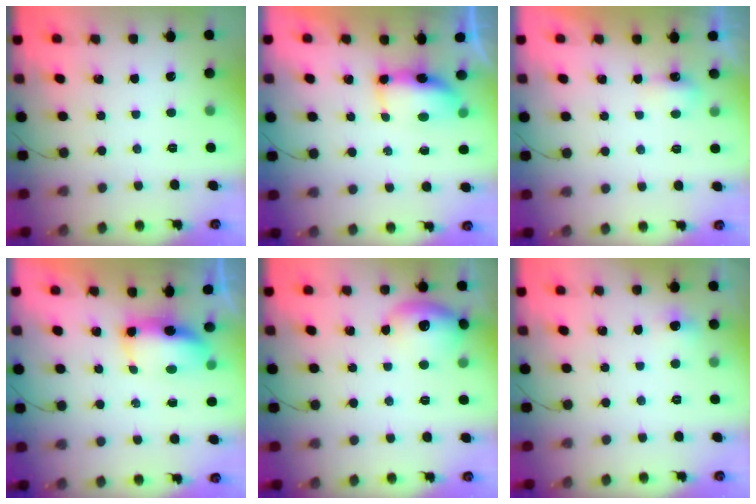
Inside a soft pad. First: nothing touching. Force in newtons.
{"total": 9.2, "press": 7.8, "slide": 5.0}
{"total": 3.5, "press": 3.4, "slide": 0.7}
{"total": 7.3, "press": 7.3, "slide": 0.6}
{"total": 11.8, "press": 11.7, "slide": 1.6}
{"total": 4.5, "press": 4.1, "slide": 1.8}